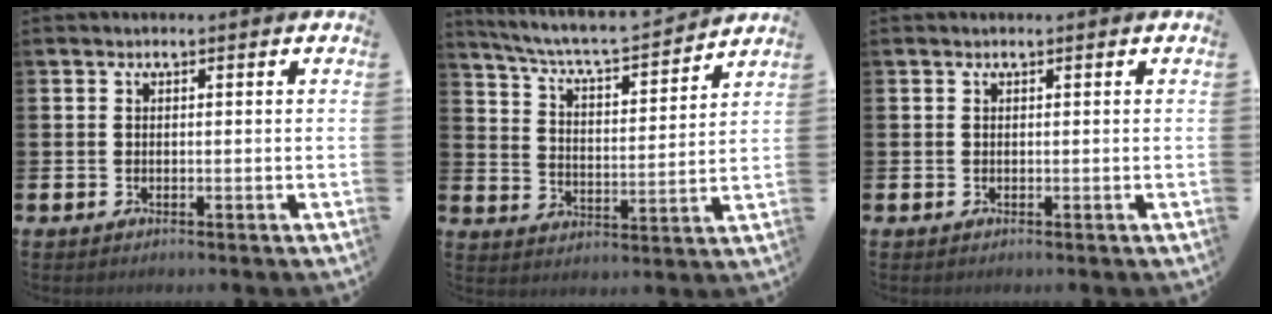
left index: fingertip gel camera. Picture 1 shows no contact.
{"total": 6.8, "force": [6.5, 0.7, 2.0], "torque": [-0.069, -0.052, 0.108]}
{"total": 0.0}